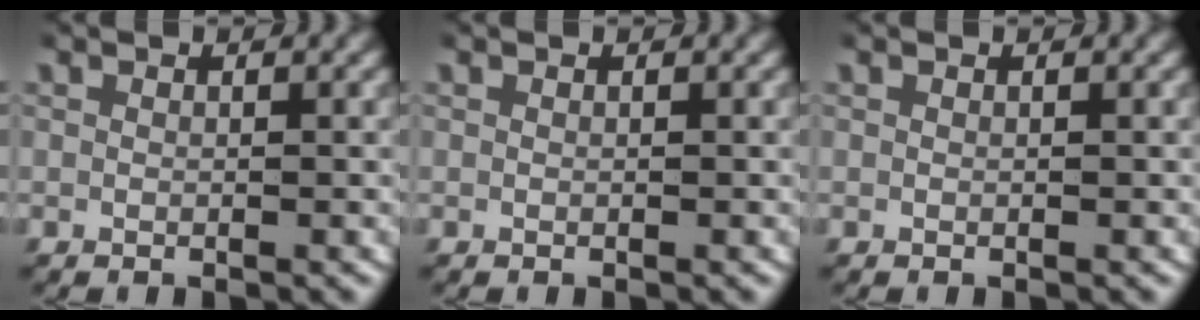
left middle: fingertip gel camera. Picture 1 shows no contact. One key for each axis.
{"total": 0.0}
{"total": 0.0}